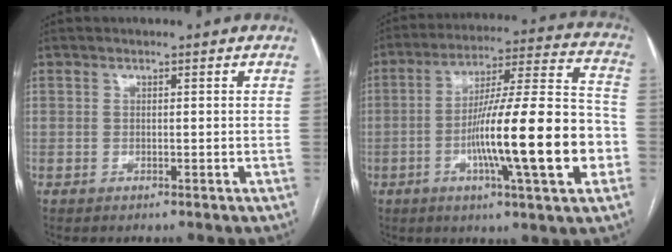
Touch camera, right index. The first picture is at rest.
{"total": 20.6, "force": [-5.3, 1.1, 19.9], "torque": [-0.299, 0.006, -0.083]}